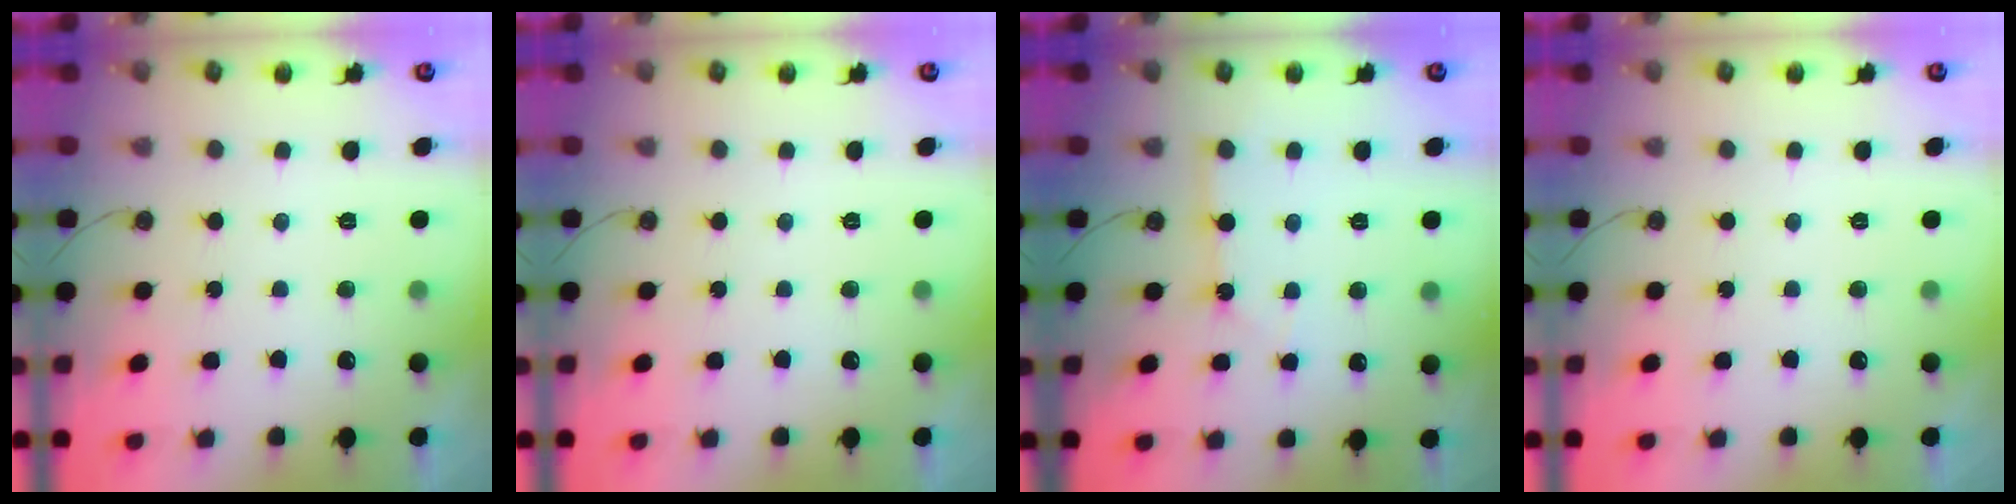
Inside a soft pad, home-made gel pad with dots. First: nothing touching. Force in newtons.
{"total": 0.0}
{"total": 2.2, "press": 2.2, "slide": 0.3}
{"total": 0.0}